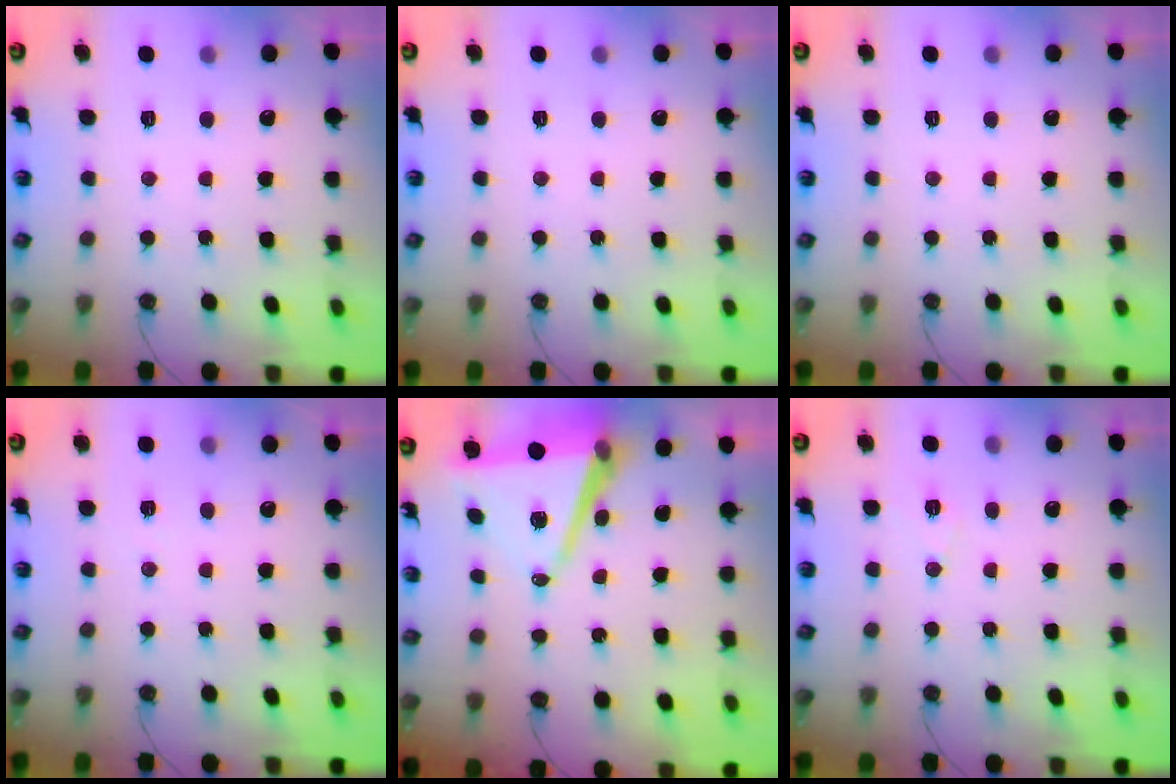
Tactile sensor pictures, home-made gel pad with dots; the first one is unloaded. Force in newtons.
{"total": 0.0}
{"total": 0.0}
{"total": 2.6, "press": 1.7, "slide": 1.9}
{"total": 10.3, "press": 9.4, "slide": 4.3}
{"total": 6.4, "press": 4.5, "slide": 4.5}